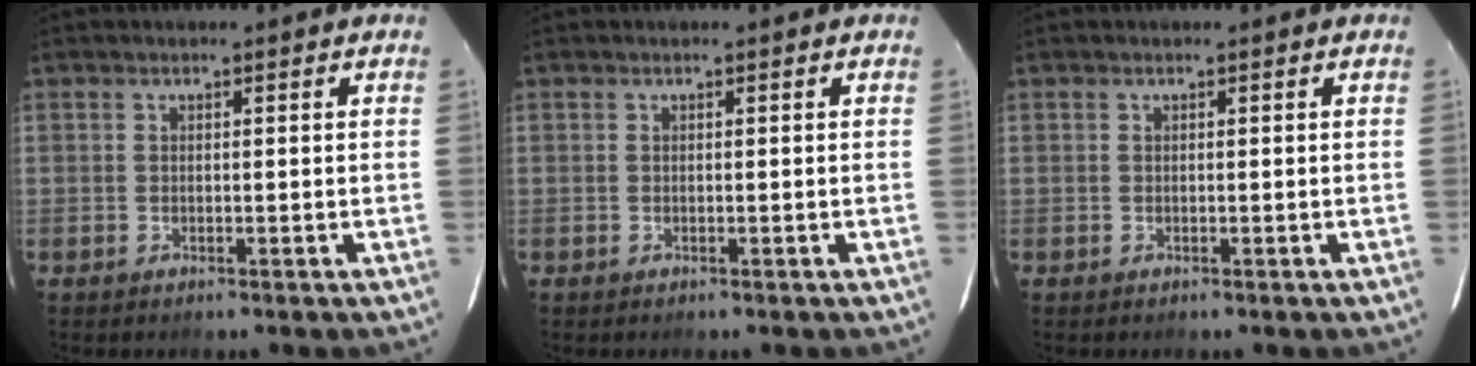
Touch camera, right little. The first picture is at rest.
{"total": 0.0}
{"total": 0.0}